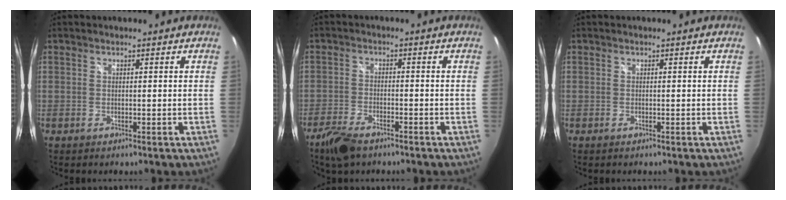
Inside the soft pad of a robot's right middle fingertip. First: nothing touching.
{"total": 7.2, "force": [-5.3, 2.7, 4.0], "torque": [-0.108, -0.015, -0.104]}
{"total": 0.0}